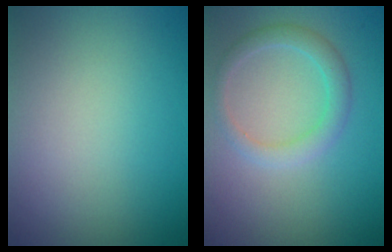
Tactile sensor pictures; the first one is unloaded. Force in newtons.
{"total": 2.2, "press": 2.2, "slide": 0.1}